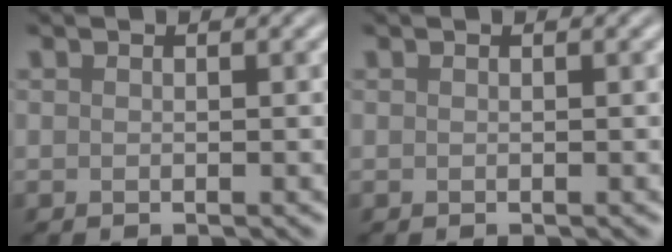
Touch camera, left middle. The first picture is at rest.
{"total": 0.0}